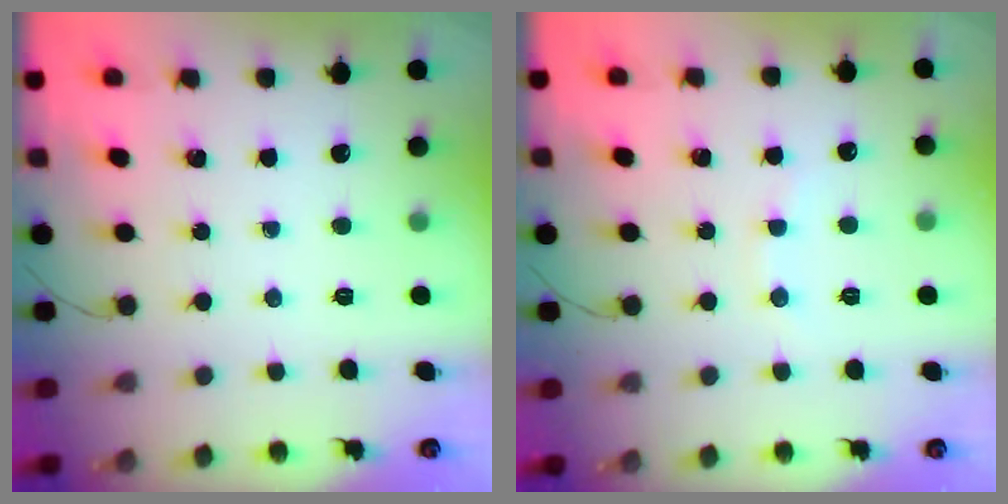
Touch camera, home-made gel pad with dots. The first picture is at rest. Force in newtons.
{"total": 5.0, "press": 4.8, "slide": 1.2}